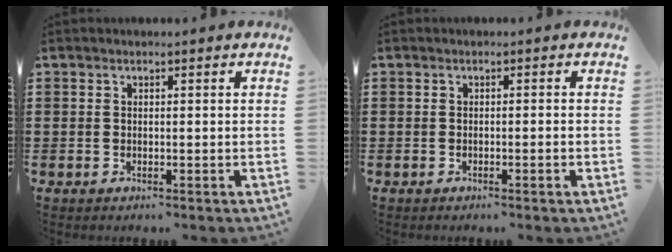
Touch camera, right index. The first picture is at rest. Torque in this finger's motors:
{"motor_torque": [-0.51, 0.30, 0.00, -0.01]}